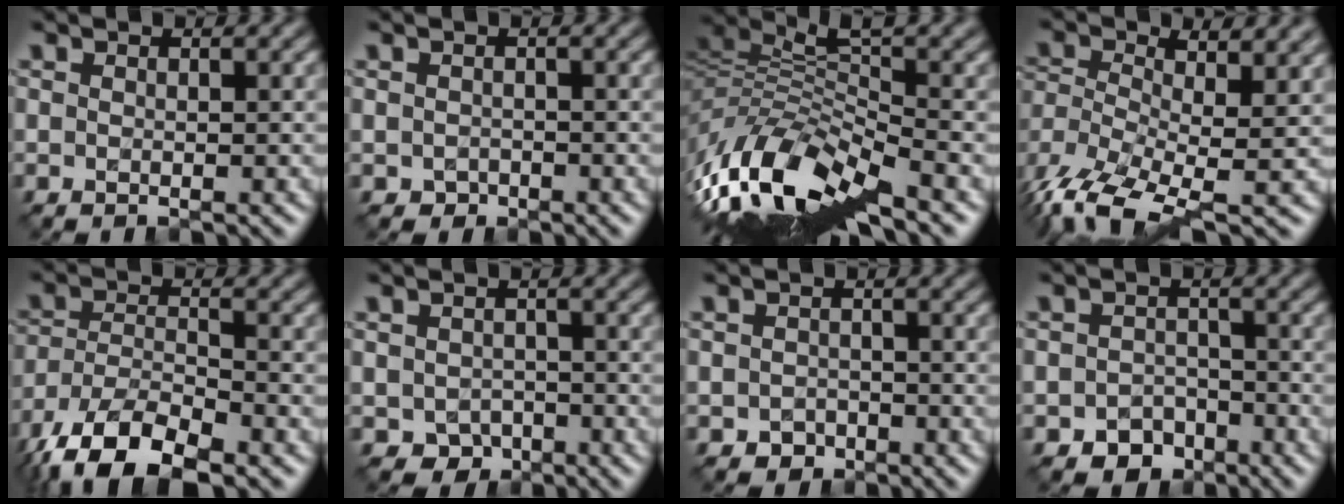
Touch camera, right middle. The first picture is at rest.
{"total": 0.7, "force": [-0.2, 0.7, -0.1], "torque": [0.002, 0.003, -0.005]}
{"total": 11.7, "force": [-5.4, 3.5, 9.7], "torque": [-0.198, 0.009, -0.098]}
{"total": 9.9, "force": [-3.0, 4.5, 8.3], "torque": [-0.192, -0.007, -0.055]}
{"total": 10.0, "force": [-6.9, 3.7, 6.2], "torque": [-0.122, -0.010, -0.135]}
{"total": 2.1, "force": [-0.8, 1.8, 0.6], "torque": [-0.007, -0.002, -0.016]}
{"total": 1.3, "force": [-0.6, 1.1, 0.1], "torque": [0.001, 0.004, -0.013]}
{"total": 2.7, "force": [-1.7, 2.1, 0.6], "torque": [-0.002, 0.003, -0.031]}